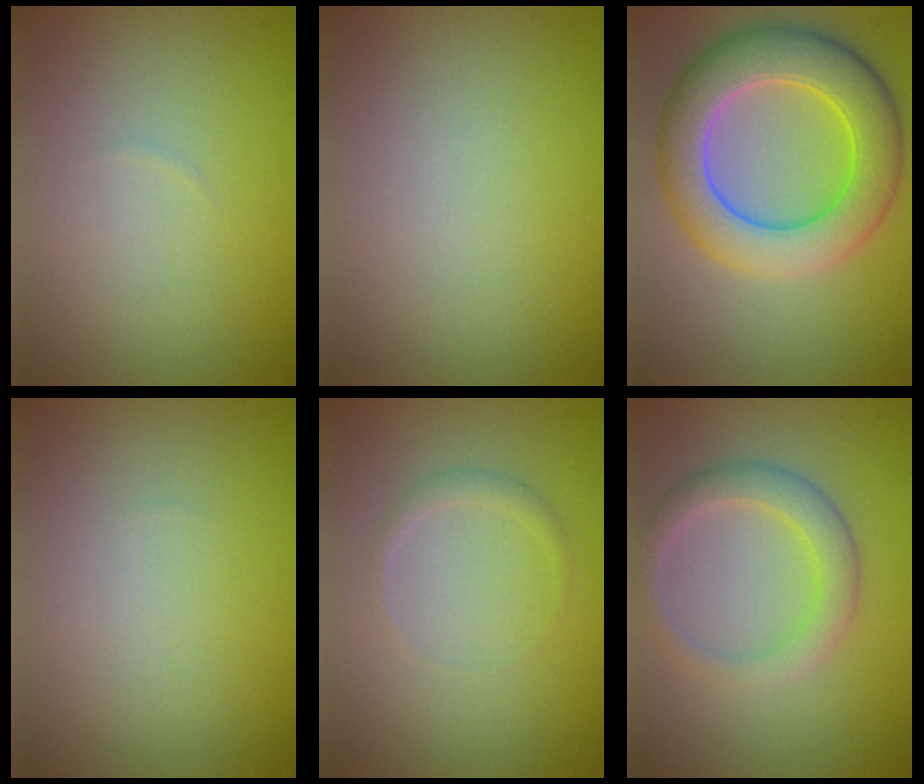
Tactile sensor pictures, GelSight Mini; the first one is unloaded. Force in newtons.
{"total": 0.0}
{"total": 8.3, "press": 8.2, "slide": 0.6}
{"total": 0.0}
{"total": 0.9, "press": 0.9, "slide": 0.0}
{"total": 3.1, "press": 3.1, "slide": 0.2}